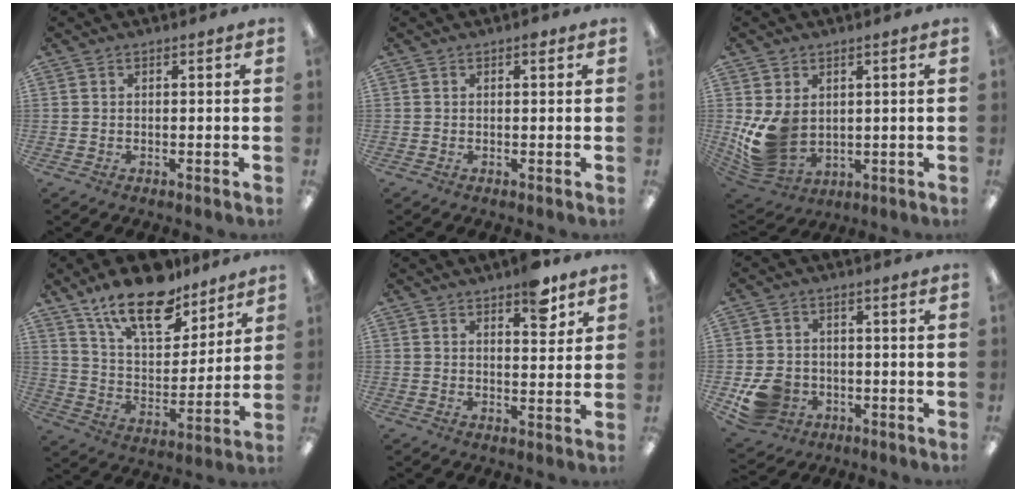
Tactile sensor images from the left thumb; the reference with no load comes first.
{"total": 1.0, "force": [0.6, 0.4, 0.7], "torque": [-0.009, 0.000, 0.008]}
{"total": 11.9, "force": [1.1, 9.1, 7.6], "torque": [-0.165, -0.009, 0.026]}
{"total": 18.9, "force": [13.6, 8.3, 10.2], "torque": [-0.169, -0.073, 0.237]}
{"total": 7.2, "force": [4.9, 2.9, 4.4], "torque": [-0.042, -0.028, 0.077]}
{"total": 8.0, "force": [-2.9, 6.7, 3.4], "torque": [-0.073, 0.019, -0.047]}